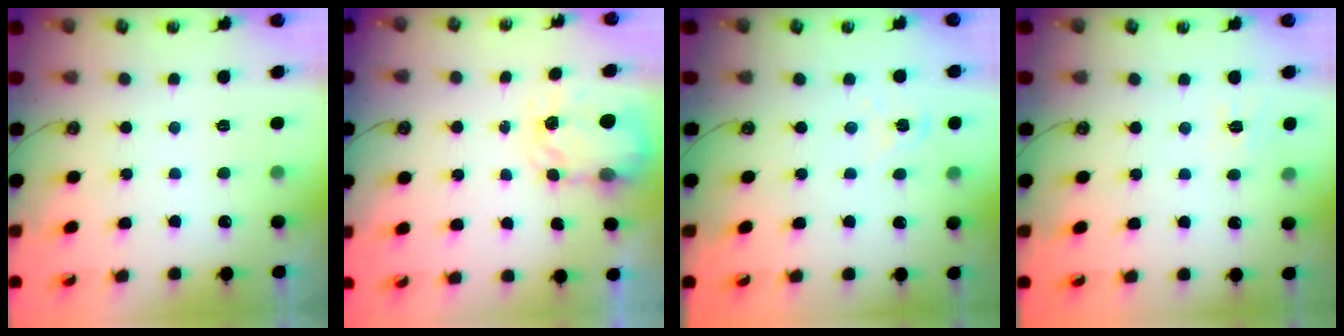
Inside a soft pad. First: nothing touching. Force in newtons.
{"total": 3.6, "press": 3.6, "slide": 0.6}
{"total": 4.3, "press": 4.3, "slide": 0.4}
{"total": 4.8, "press": 4.8, "slide": 0.6}